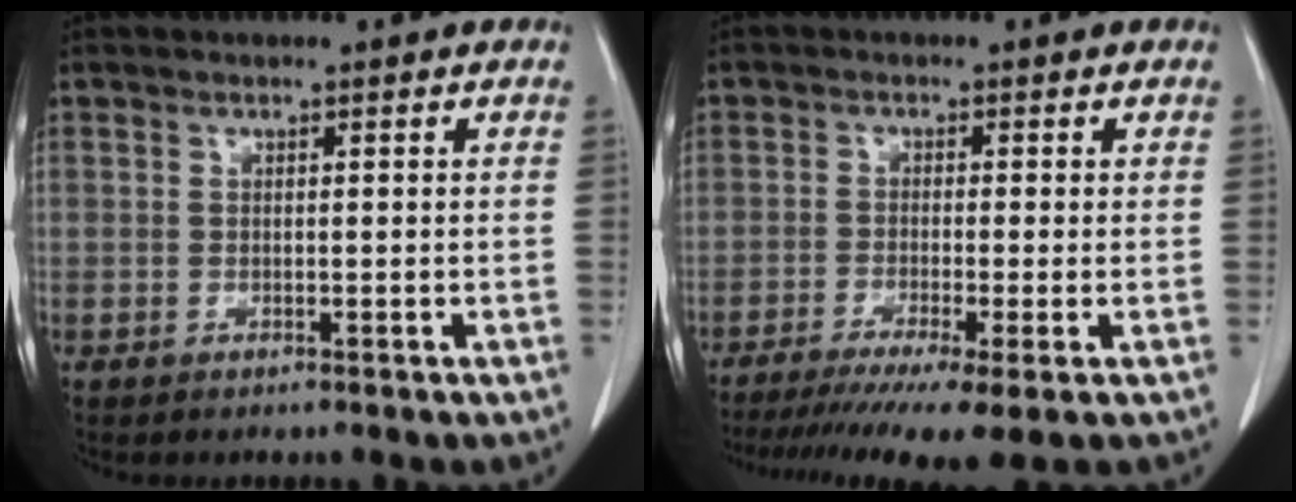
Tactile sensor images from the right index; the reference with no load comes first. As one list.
[{"total": 10.8, "force": [-7.6, 0.3, 7.7], "torque": [-0.119, -0.022, -0.120]}]